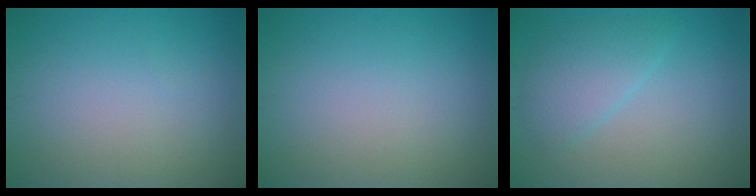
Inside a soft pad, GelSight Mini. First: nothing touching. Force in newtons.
{"total": 0.0}
{"total": 3.0, "press": 3.0, "slide": 0.1}